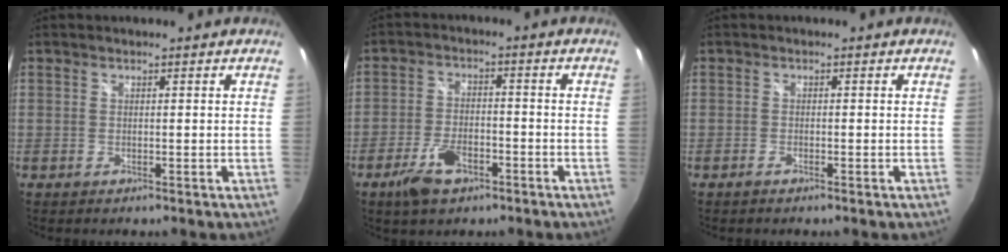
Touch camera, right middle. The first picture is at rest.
{"total": 7.7, "force": [-4.7, 3.8, 4.9], "torque": [-0.111, -0.003, -0.081]}
{"total": 0.9, "force": [-0.8, 0.1, 0.5], "torque": [-0.014, -0.001, -0.018]}